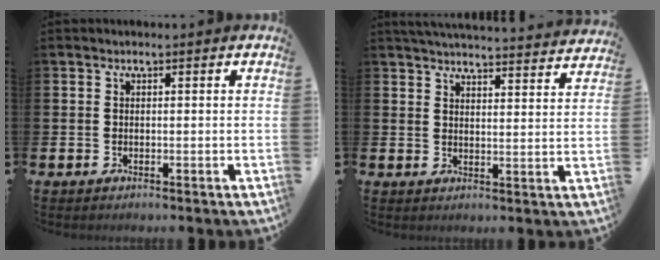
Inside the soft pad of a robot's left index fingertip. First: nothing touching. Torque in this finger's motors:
{"motor_torque": [0.93, -1.21, 0.02, 0.02]}